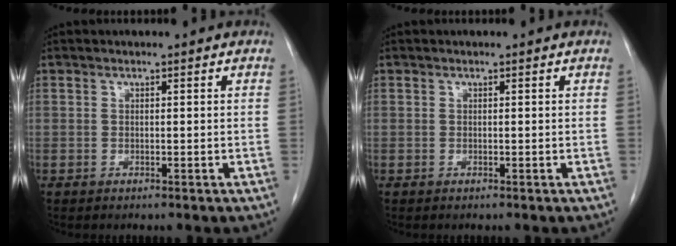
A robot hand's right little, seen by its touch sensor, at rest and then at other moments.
{"total": 0.0}